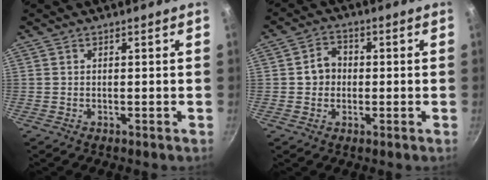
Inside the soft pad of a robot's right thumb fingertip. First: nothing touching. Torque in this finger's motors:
{"motor_torque": [0.09, 0.10, 0.03, -0.03, 0.00]}